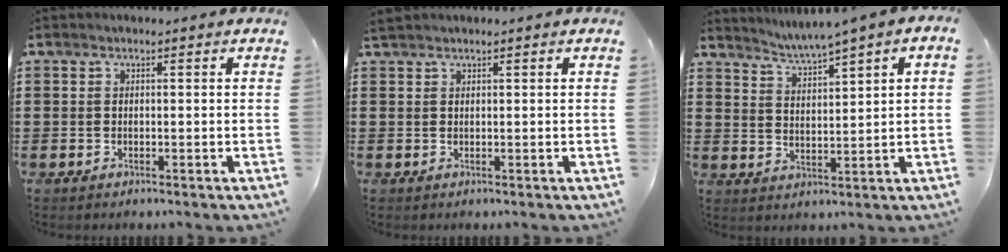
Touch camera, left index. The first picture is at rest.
{"total": 0.9, "force": [0.8, 0.2, 0.3], "torque": [-0.009, 0.000, 0.017]}
{"total": 1.9, "force": [1.7, -0.6, 0.7], "torque": [-0.023, -0.018, 0.024]}